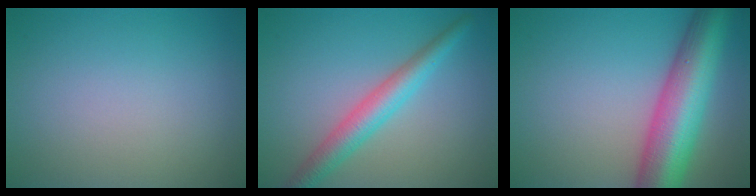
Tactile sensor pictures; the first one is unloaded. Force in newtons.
{"total": 4.0, "press": 4.0, "slide": 0.1}
{"total": 10.1, "press": 10.1, "slide": 0.3}